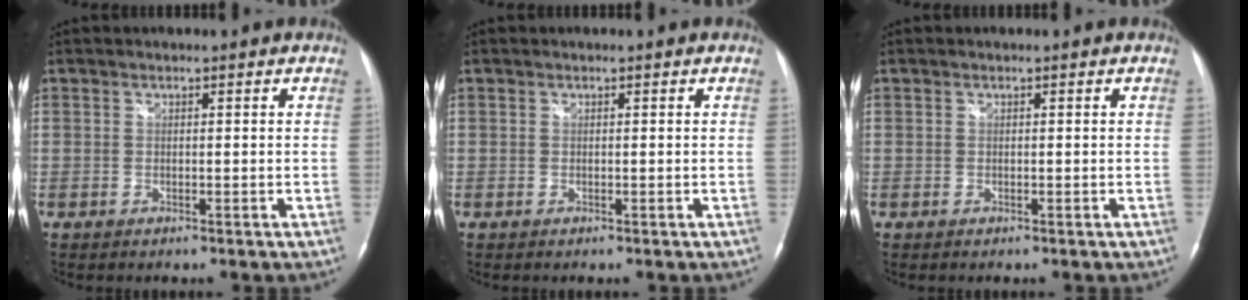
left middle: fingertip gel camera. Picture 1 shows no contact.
{"total": 0.0}
{"total": 0.0}